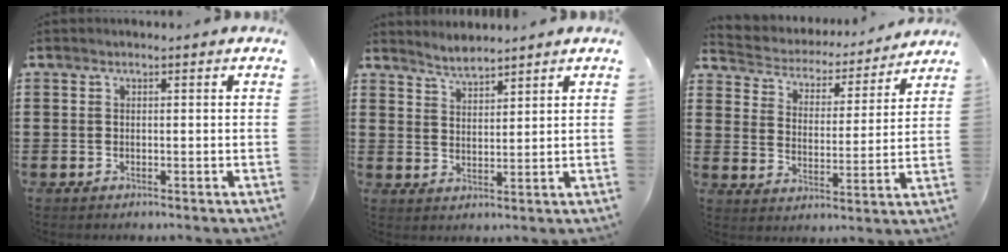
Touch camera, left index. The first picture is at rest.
{"total": 3.0, "force": [3.0, 0.1, 0.1], "torque": [-0.009, -0.007, 0.057]}
{"total": 3.5, "force": [3.4, 0.6, 0.0], "torque": [-0.025, -0.029, 0.050]}